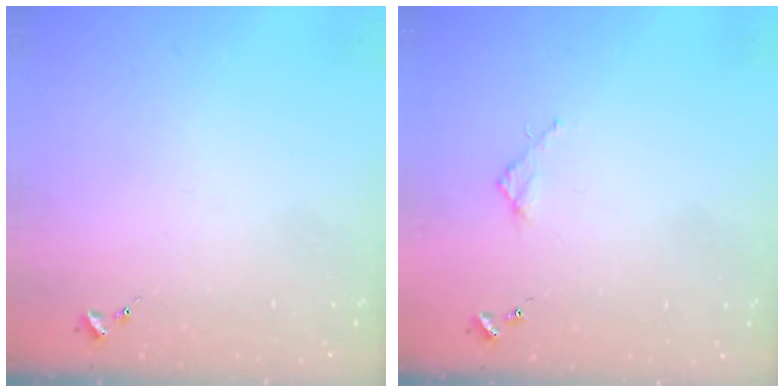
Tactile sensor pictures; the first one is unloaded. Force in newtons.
{"total": 2.7, "press": 2.7, "slide": 0.3}